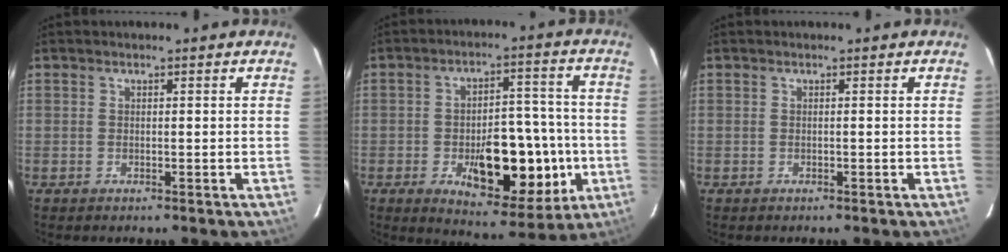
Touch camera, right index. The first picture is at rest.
{"total": 15.4, "force": [-4.1, 6.7, 13.3], "torque": [-0.182, 0.012, -0.046]}
{"total": 0.0}